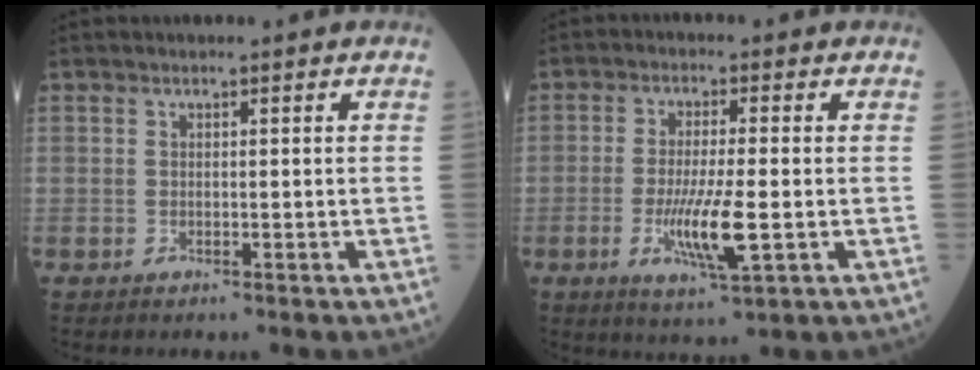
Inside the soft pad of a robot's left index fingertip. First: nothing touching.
{"total": 7.7, "force": [-1.8, 0.8, 7.4], "torque": [-0.145, -0.017, -0.032]}